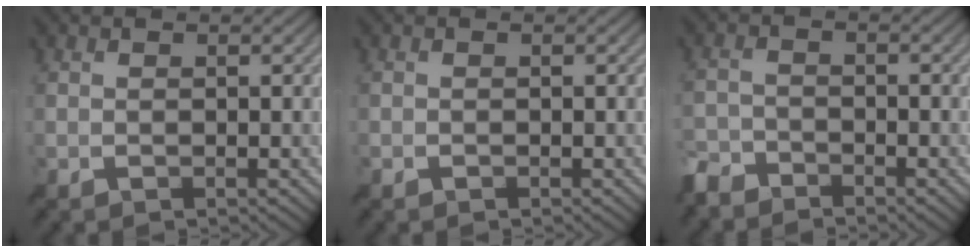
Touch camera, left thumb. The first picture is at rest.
{"total": 0.5, "force": [-0.4, 0.3, 0.0], "torque": [0.002, -0.003, -0.008]}
{"total": 3.8, "force": [-3.5, 1.2, 0.7], "torque": [-0.015, -0.006, -0.084]}